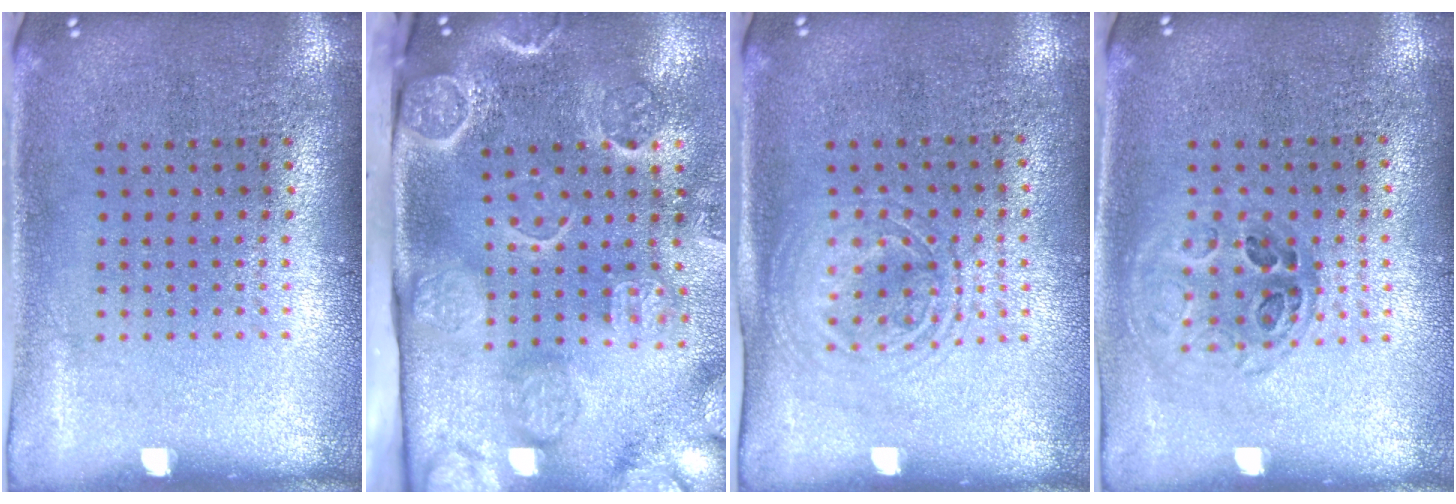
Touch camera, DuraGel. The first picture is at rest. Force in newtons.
{"total": 4.7, "press": 3.6, "slide": 3.0}
{"total": 1.5, "press": 1.3, "slide": 0.6}
{"total": 0.9, "press": 0.9, "slide": 0.3}